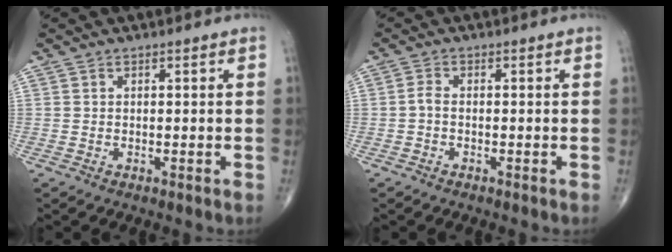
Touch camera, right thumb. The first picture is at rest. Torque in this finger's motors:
{"motor_torque": [-0.25, 0.05, 0.25, -0.04, 0.00]}